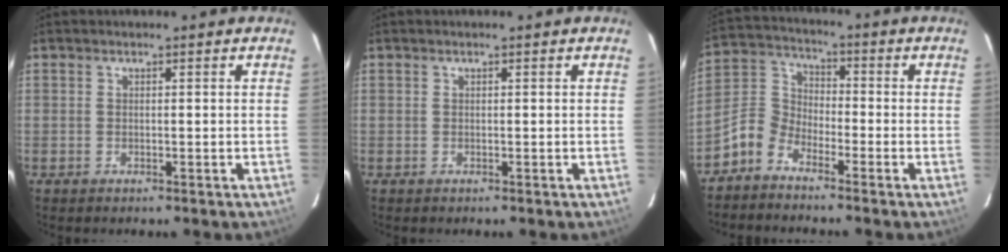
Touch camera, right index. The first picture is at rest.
{"total": 0.0}
{"total": 6.6, "force": [-4.8, 3.9, 2.3], "torque": [-0.059, 0.028, -0.118]}